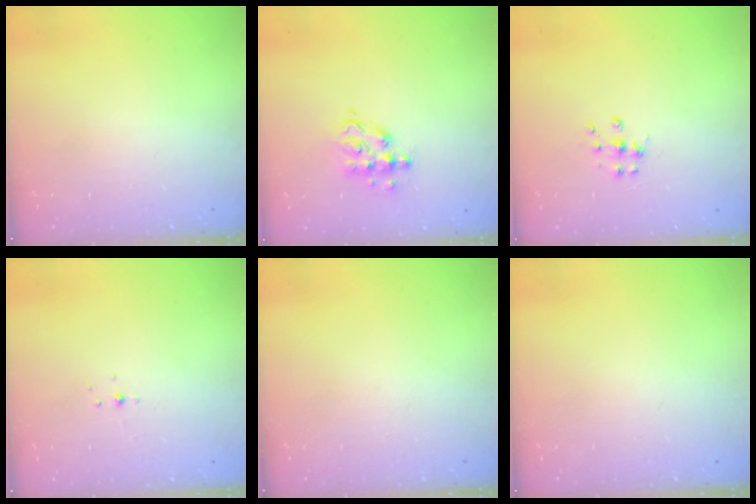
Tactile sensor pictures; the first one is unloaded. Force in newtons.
{"total": 9.6, "press": 9.6, "slide": 0.7}
{"total": 6.3, "press": 6.3, "slide": 0.4}
{"total": 3.2, "press": 3.1, "slide": 0.9}
{"total": 0.0}
{"total": 0.0}